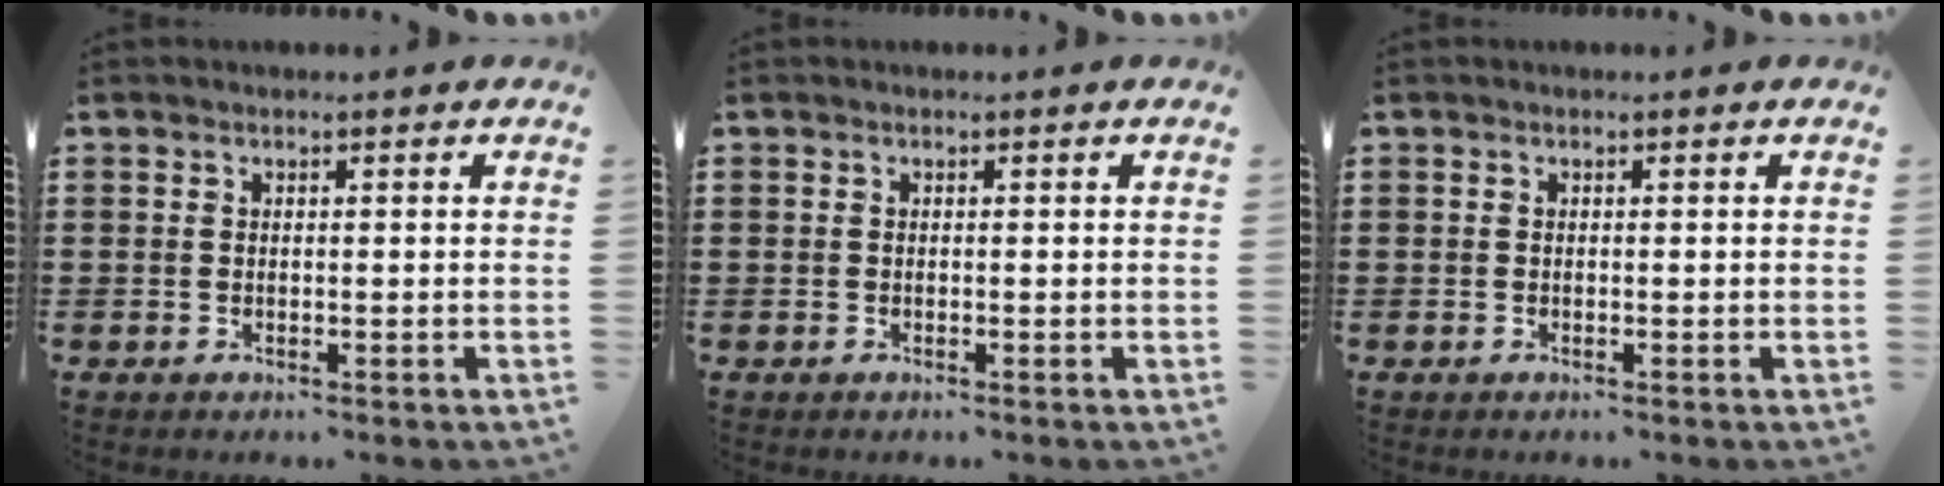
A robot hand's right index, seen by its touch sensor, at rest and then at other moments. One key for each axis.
{"total": 0.0}
{"total": 0.0}